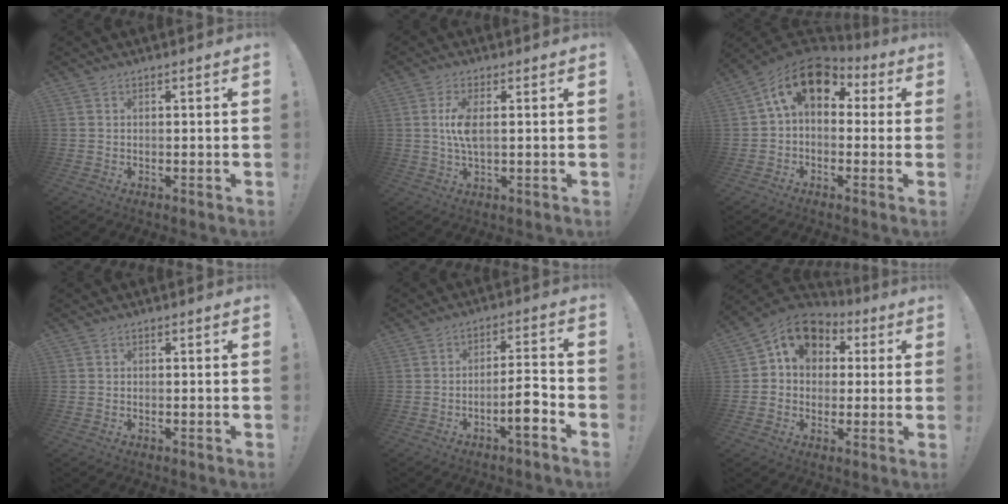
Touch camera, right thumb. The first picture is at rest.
{"total": 6.4, "force": [0.7, 2.3, 5.9], "torque": [-0.109, -0.008, 0.006]}
{"total": 13.6, "force": [4.3, 8.6, 9.7], "torque": [-0.164, -0.003, 0.081]}
{"total": 0.0}
{"total": 8.0, "force": [-4.1, 1.4, 6.7], "torque": [-0.094, 0.016, -0.070]}
{"total": 12.4, "force": [4.5, 10.0, 5.8], "torque": [-0.081, -0.016, 0.087]}